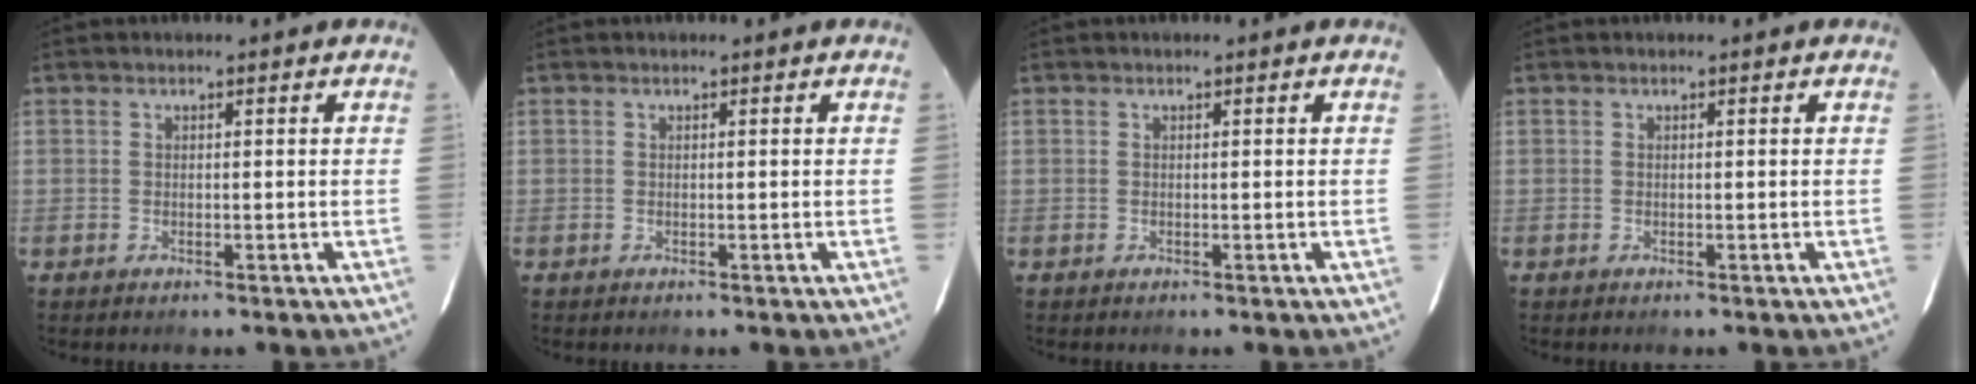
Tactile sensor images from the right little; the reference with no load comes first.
{"total": 0.0}
{"total": 0.0}
{"total": 0.0}